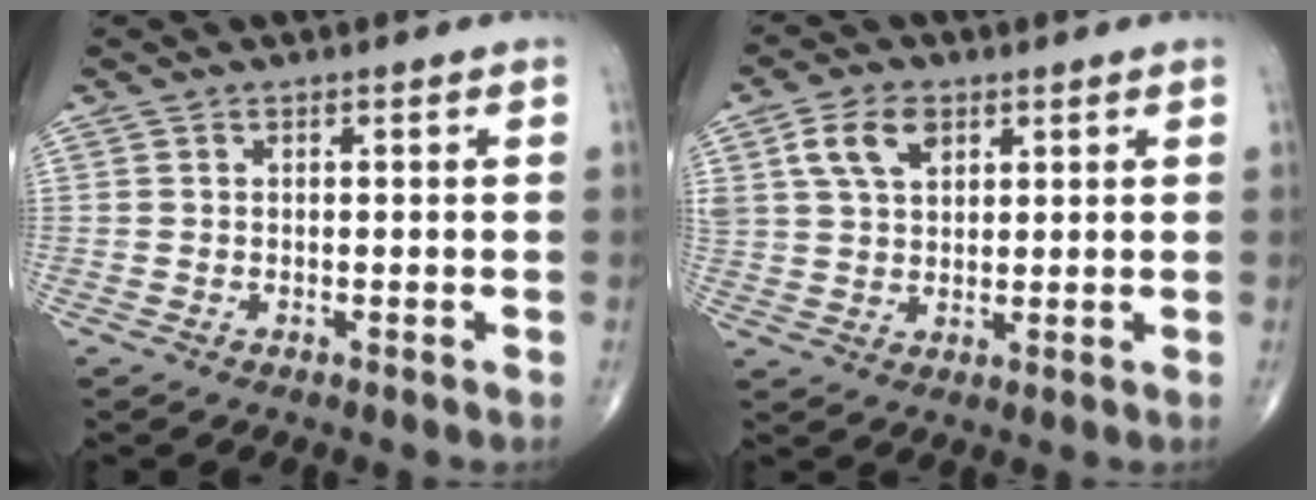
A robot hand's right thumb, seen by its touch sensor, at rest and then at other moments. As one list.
[{"total": 7.8, "force": [3.5, 4.9, 5.0], "torque": [-0.084, -0.006, 0.067]}]